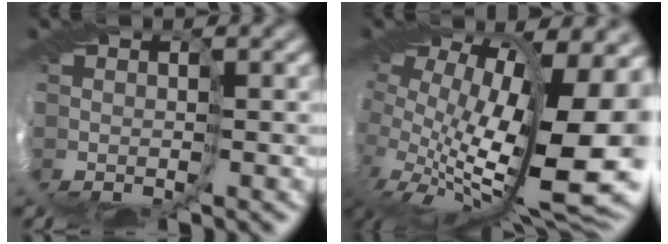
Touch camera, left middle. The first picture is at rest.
{"total": 14.5, "force": [0.7, 6.6, 12.9], "torque": [-0.186, -0.027, 0.030]}